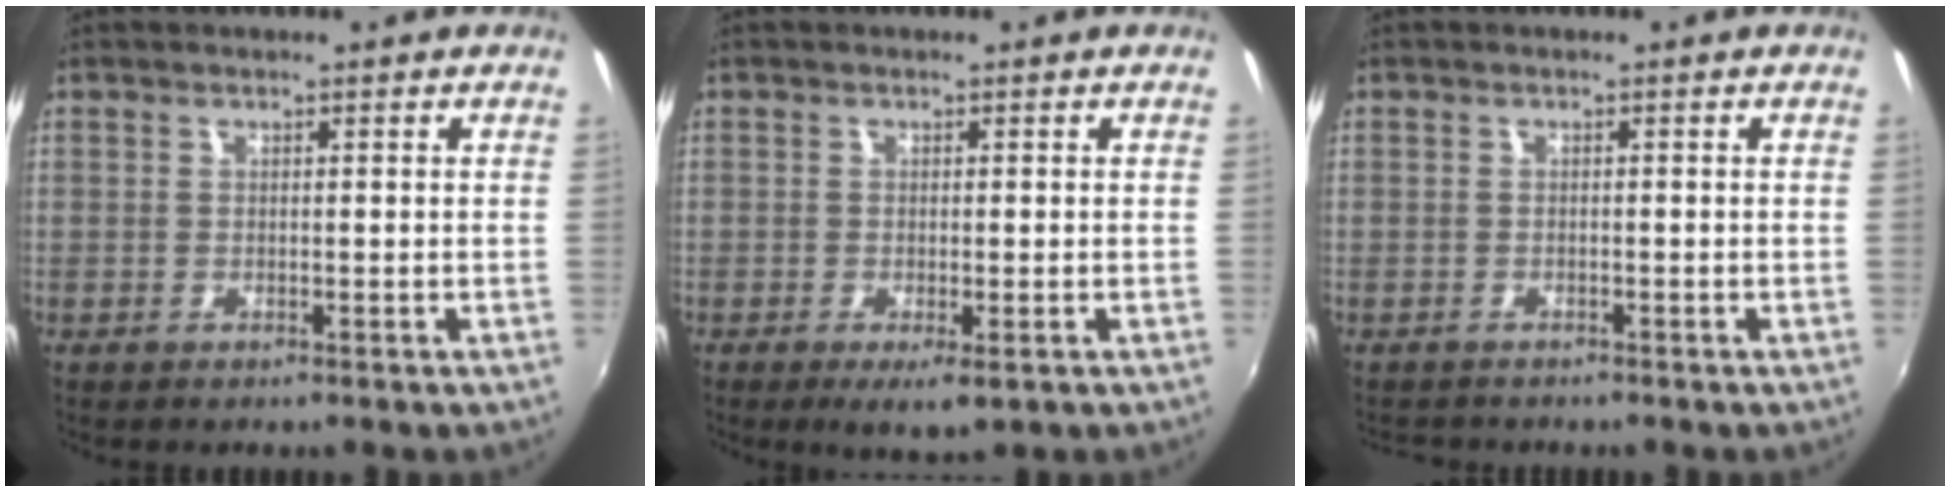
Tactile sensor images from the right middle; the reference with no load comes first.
{"total": 3.6, "force": [-1.6, 1.1, 3.0], "torque": [-0.058, -0.018, -0.020]}
{"total": 1.8, "force": [-1.6, 0.7, 0.2], "torque": [-0.010, -0.007, -0.027]}